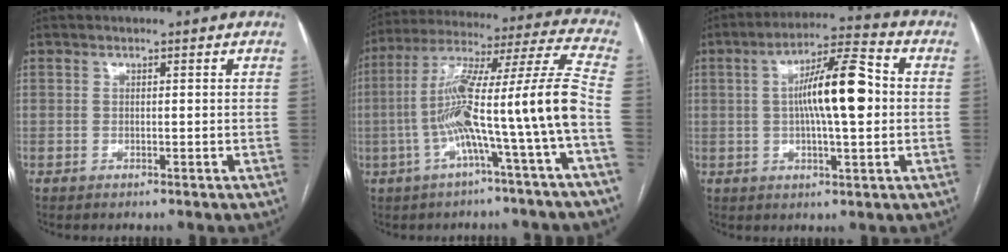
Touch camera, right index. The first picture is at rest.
{"total": 17.4, "force": [-4.4, -1.3, 16.8], "torque": [-0.288, 0.023, -0.083]}
{"total": 12.1, "force": [0.8, 2.0, 11.9], "torque": [-0.204, 0.022, 0.007]}